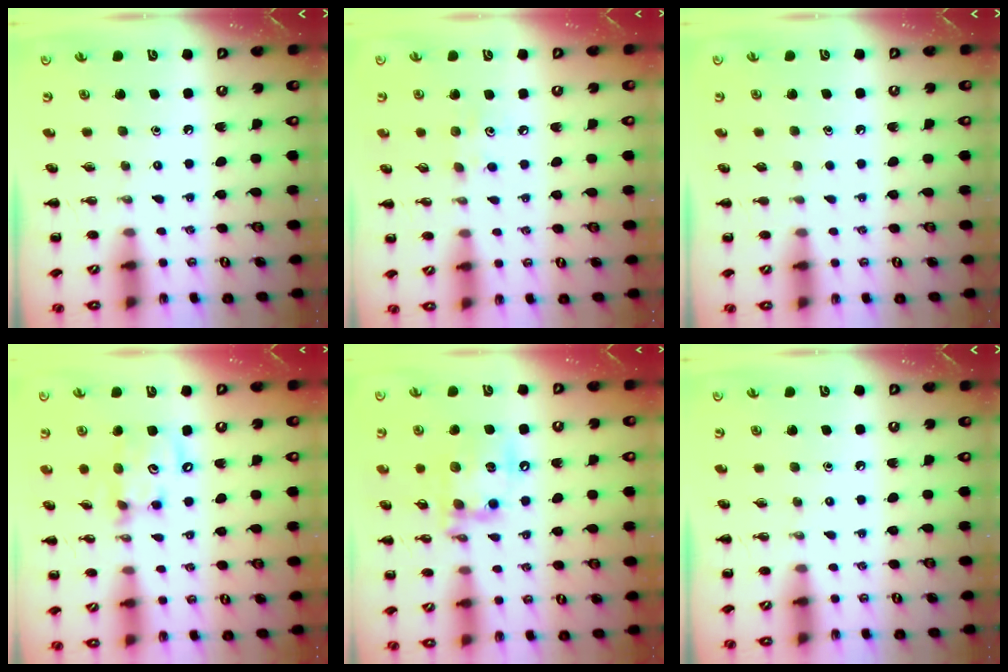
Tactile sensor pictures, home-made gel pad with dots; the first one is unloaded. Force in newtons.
{"total": 4.6, "press": 4.5, "slide": 1.2}
{"total": 0.8, "press": 0.8, "slide": 0.1}
{"total": 9.9, "press": 9.8, "slide": 1.5}
{"total": 15.6, "press": 15.5, "slide": 2.2}
{"total": 0.0}